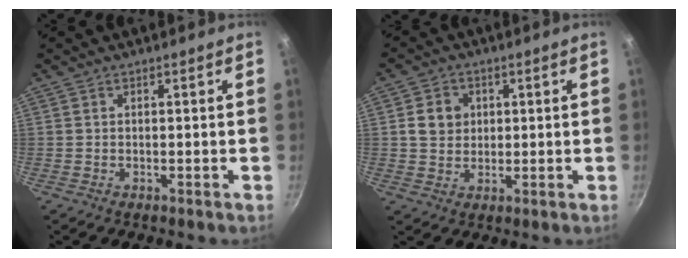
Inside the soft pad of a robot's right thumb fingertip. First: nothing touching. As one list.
[{"total": 5.7, "force": [1.1, 4.9, 2.6], "torque": [-0.023, 0.004, 0.015]}]